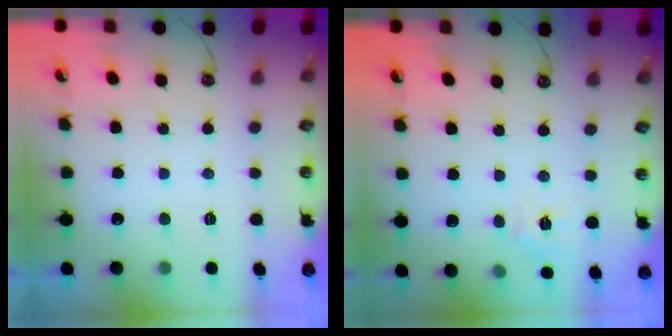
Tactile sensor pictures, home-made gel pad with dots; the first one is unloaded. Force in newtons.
{"total": 5.5, "press": 5.5, "slide": 0.5}